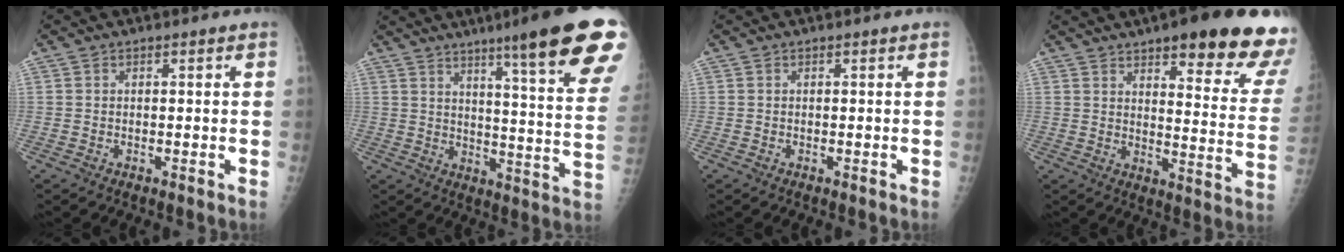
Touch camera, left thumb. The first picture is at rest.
{"total": 22.7, "force": [14.5, 1.7, 17.4], "torque": [-0.216, -0.072, 0.191]}
{"total": 0.0}
{"total": 23.5, "force": [15.8, 5.3, 16.6], "torque": [-0.183, -0.064, 0.194]}